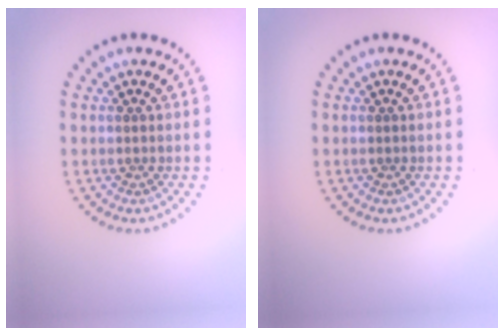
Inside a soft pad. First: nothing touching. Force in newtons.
{"total": 0.0}